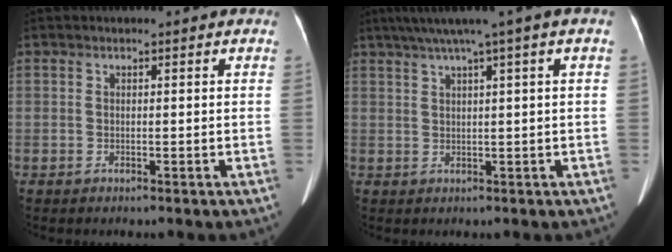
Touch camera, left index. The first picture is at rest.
{"total": 6.8, "force": [4.0, -1.1, 5.3], "torque": [-0.083, 0.032, 0.064]}